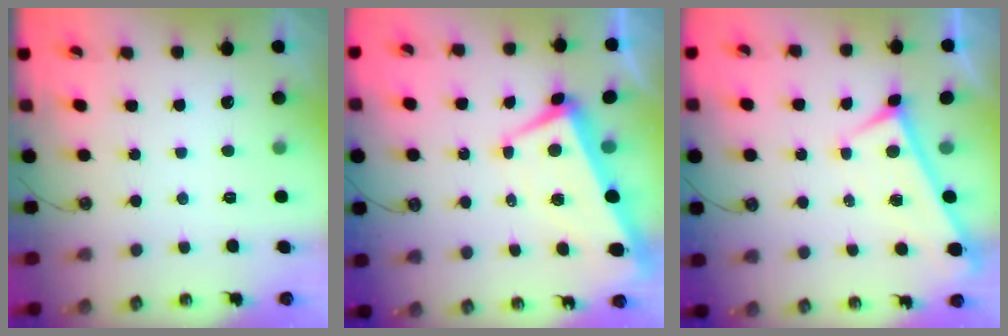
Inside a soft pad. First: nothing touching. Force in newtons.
{"total": 2.0, "press": 1.6, "slide": 1.2}
{"total": 0.0}